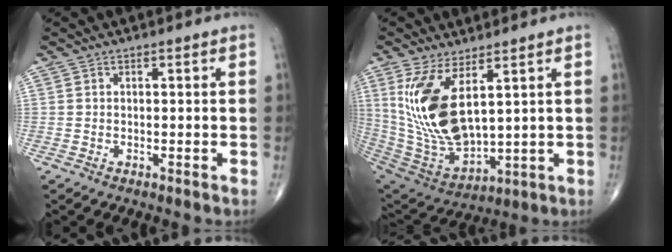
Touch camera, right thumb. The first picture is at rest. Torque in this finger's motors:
{"motor_torque": [-0.46, 1.01, 1.48, 0.74, 0.37]}